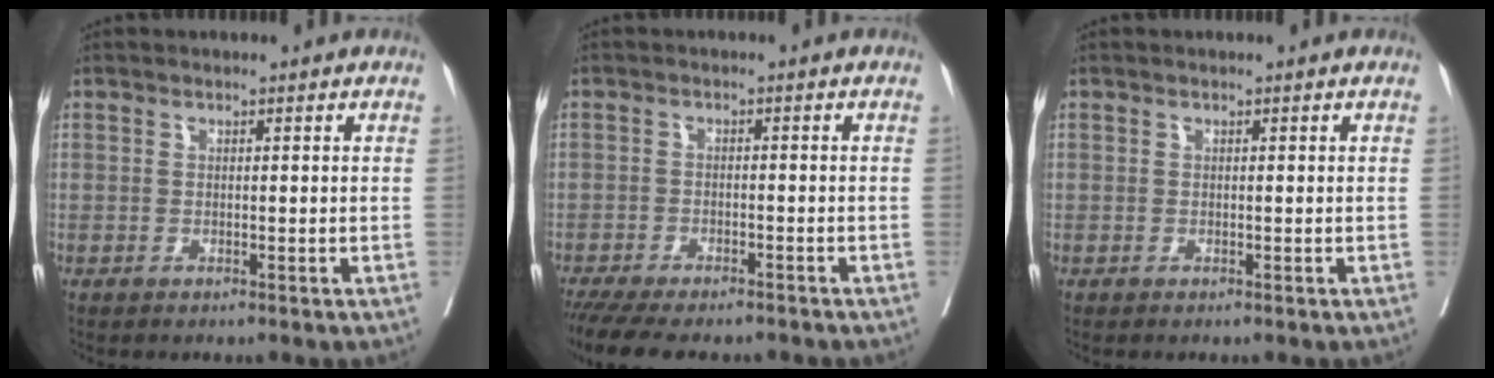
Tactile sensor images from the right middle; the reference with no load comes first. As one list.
[{"total": 12.4, "force": [-10.7, 3.2, 5.6], "torque": [-0.102, -0.015, -0.151]}, {"total": 0.0}]